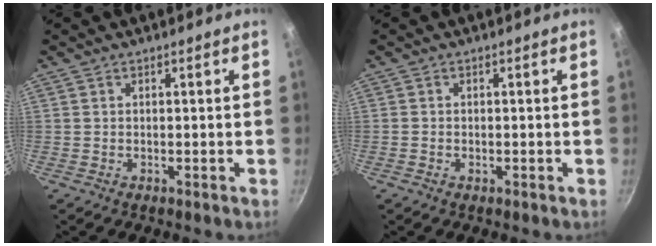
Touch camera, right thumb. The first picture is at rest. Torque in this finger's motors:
{"motor_torque": [-0.68, -0.07, -0.14, 0.80, -0.01]}